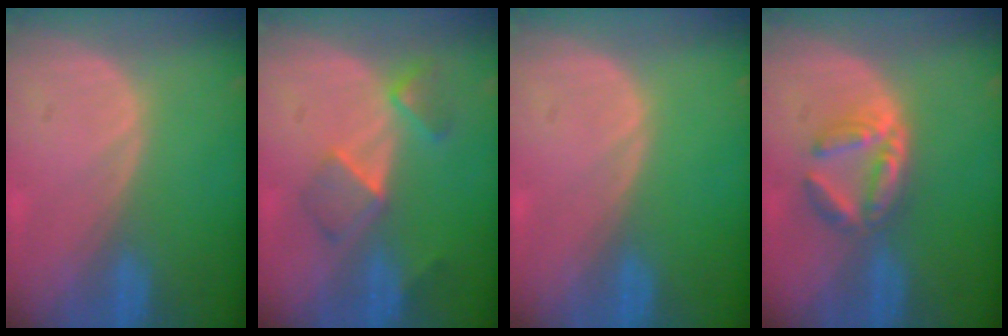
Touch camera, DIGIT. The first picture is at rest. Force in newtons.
{"total": 5.6, "press": 5.1, "slide": 2.2}
{"total": 0.0}
{"total": 5.3, "press": 5.2, "slide": 0.8}